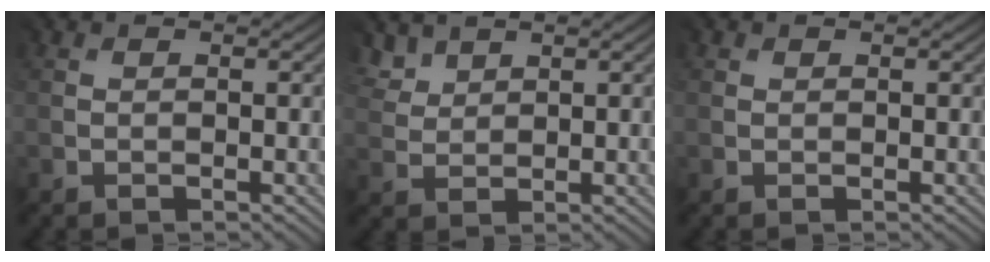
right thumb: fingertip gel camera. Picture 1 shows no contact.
{"total": 3.2, "force": [2.9, 1.1, -0.7], "torque": [-0.002, 0.004, 0.062]}
{"total": 0.7, "force": [0.5, 0.5, 0.0], "torque": [0.005, -0.002, 0.010]}